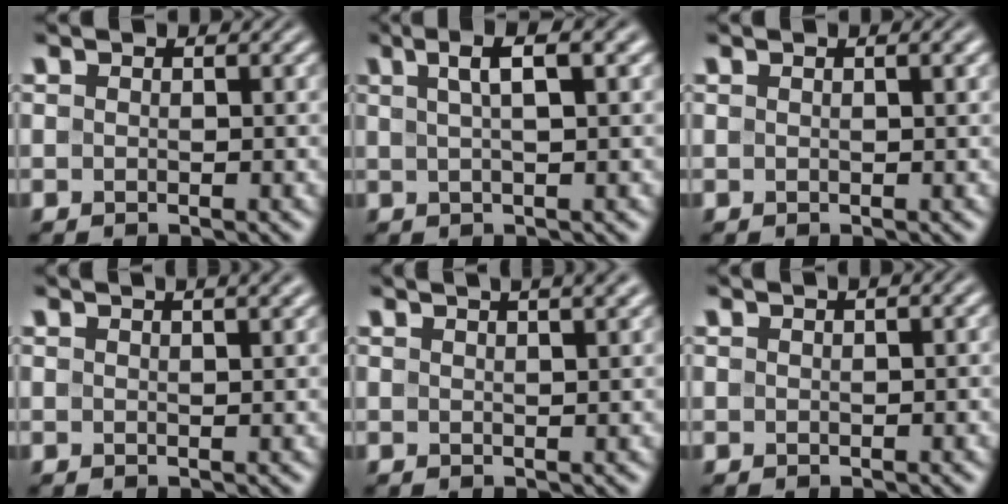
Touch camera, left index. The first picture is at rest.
{"total": 4.5, "force": [1.9, 1.0, 4.0], "torque": [-0.060, 0.010, 0.028]}
{"total": 2.2, "force": [0.9, 0.6, 1.8], "torque": [-0.022, 0.005, 0.004]}
{"total": 5.8, "force": [3.6, 2.5, 3.8], "torque": [-0.016, 0.043, 0.012]}
{"total": 8.0, "force": [4.9, 3.4, 5.3], "torque": [-0.023, 0.056, 0.027]}
{"total": 2.0, "force": [1.1, 0.7, 1.5], "torque": [-0.012, 0.005, 0.010]}